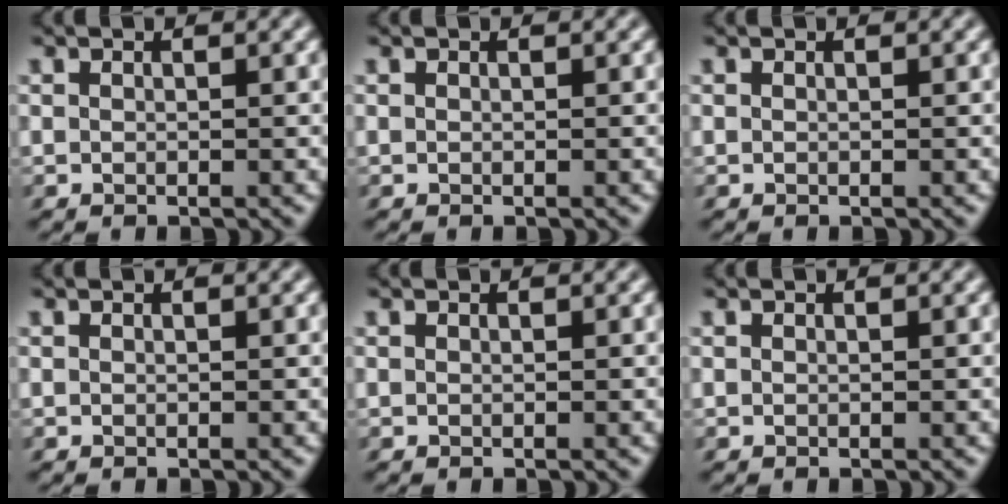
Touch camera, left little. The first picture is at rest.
{"total": 0.0}
{"total": 0.0}
{"total": 0.0}
{"total": 0.0}
{"total": 0.0}